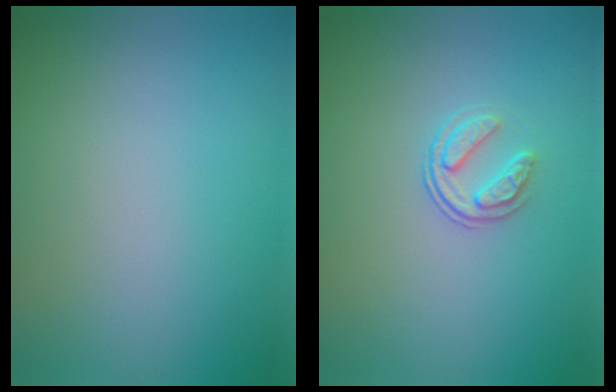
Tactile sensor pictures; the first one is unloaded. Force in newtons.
{"total": 1.9, "press": 1.3, "slide": 1.4}